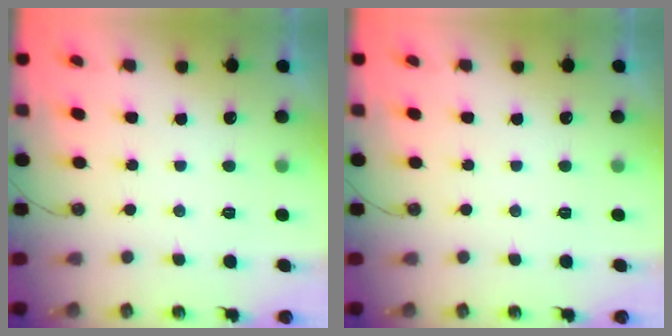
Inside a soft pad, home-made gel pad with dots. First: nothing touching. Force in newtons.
{"total": 0.0}